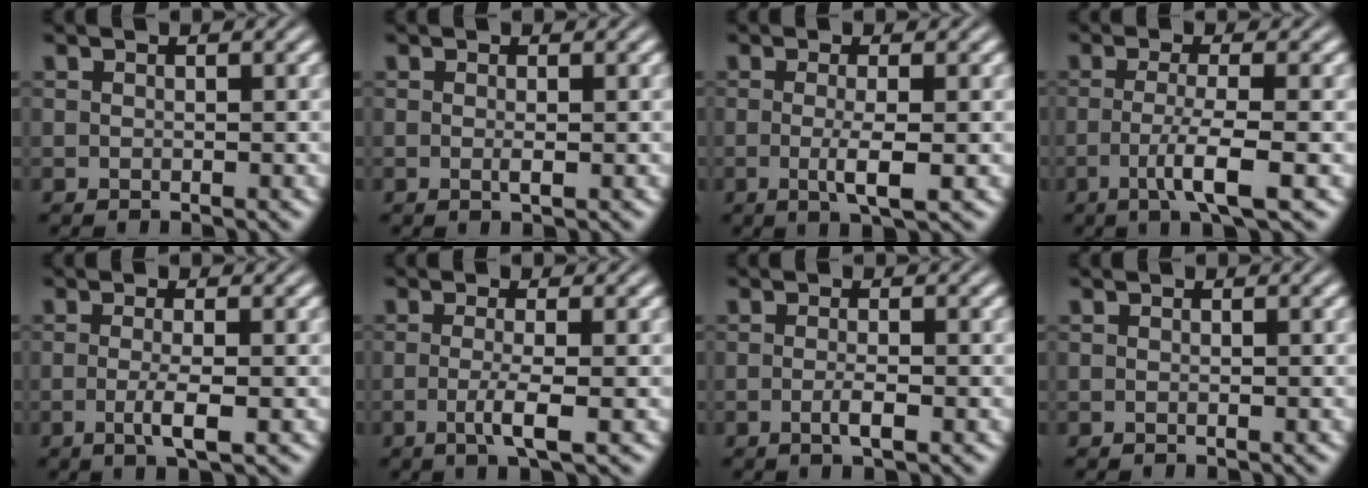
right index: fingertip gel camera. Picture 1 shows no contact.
{"total": 0.8, "force": [-0.2, 0.0, 0.7], "torque": [-0.015, -0.004, -0.002]}
{"total": 2.8, "force": [-0.7, -0.3, 2.7], "torque": [-0.048, -0.012, -0.007]}
{"total": 3.9, "force": [-1.2, -0.4, 3.7], "torque": [-0.064, -0.016, -0.013]}
{"total": 2.5, "force": [-0.9, -0.3, 2.4], "torque": [-0.044, -0.011, -0.011]}
{"total": 2.7, "force": [-0.8, -0.5, 2.5], "torque": [-0.046, -0.013, -0.010]}
{"total": 1.5, "force": [-0.8, -0.1, 1.3], "torque": [-0.023, -0.005, -0.013]}
{"total": 0.0}